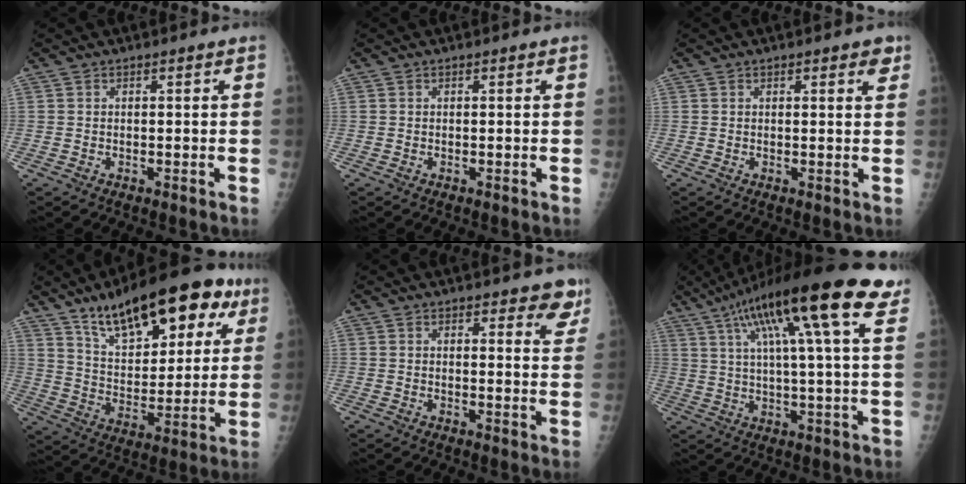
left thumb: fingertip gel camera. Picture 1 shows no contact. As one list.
[{"total": 0.0}, {"total": 2.6, "force": [1.5, 1.0, 1.8], "torque": [-0.011, -0.005, 0.015]}, {"total": 23.7, "force": [13.5, 10.2, 16.5], "torque": [-0.205, -0.031, 0.216]}, {"total": 5.2, "force": [3.9, 2.2, 2.7], "torque": [0.004, -0.021, 0.038]}, {"total": 22.6, "force": [11.9, 3.7, 18.9], "torque": [-0.301, 0.005, 0.179]}]